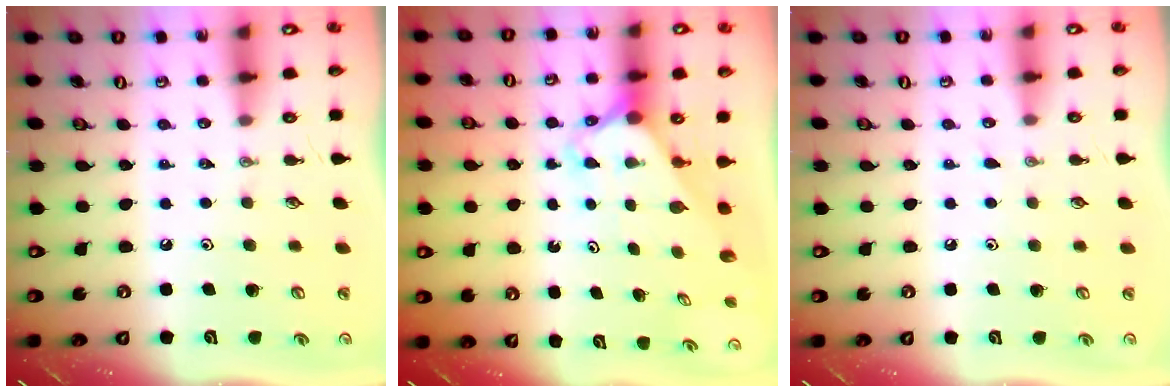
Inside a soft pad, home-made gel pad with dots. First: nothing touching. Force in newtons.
{"total": 2.3, "press": 2.3, "slide": 0.2}
{"total": 3.0, "press": 2.9, "slide": 0.4}